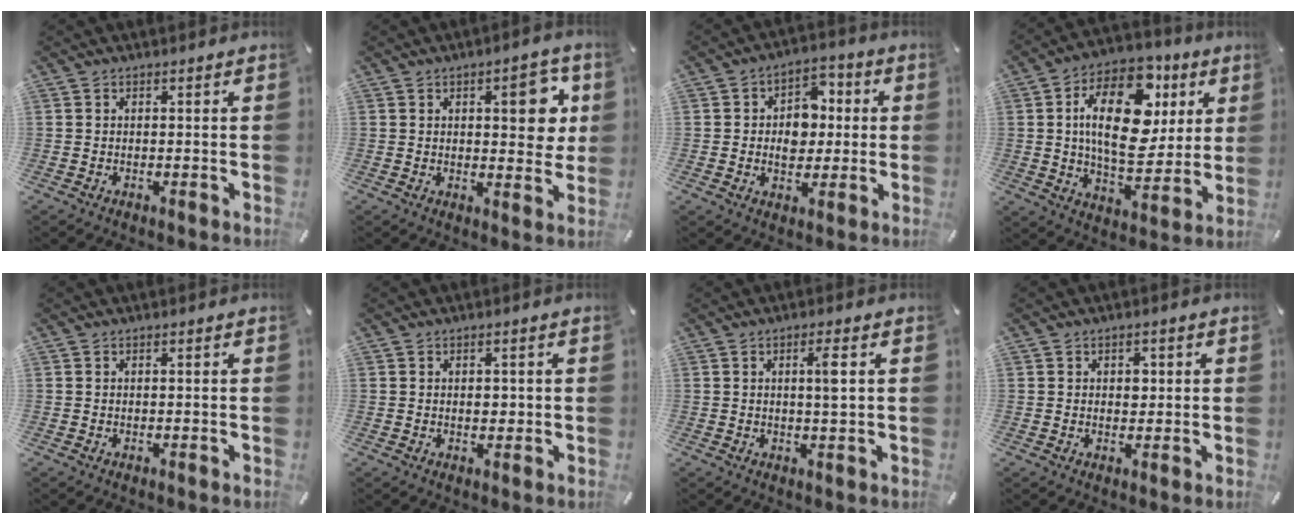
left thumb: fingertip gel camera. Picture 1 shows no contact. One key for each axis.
{"total": 10.1, "fx": 3.4, "fy": 4.8, "fz": 8.2, "tx": -0.088, "ty": -0.017, "tz": 0.047}
{"total": 8.3, "fx": -0.3, "fy": 7.2, "fz": 4.2, "tx": -0.059, "ty": 0.010, "tz": -0.005}
{"total": 21.9, "fx": 6.1, "fy": 12.8, "fz": 16.8, "tx": -0.287, "ty": -0.014, "tz": 0.096}
{"total": 0.0}
{"total": 2.2, "fx": 0.2, "fy": 1.6, "fz": 1.4, "tx": -0.013, "ty": -0.001, "tz": -0.002}
{"total": 4.2, "fx": 0.9, "fy": 0.4, "fz": 4.1, "tx": -0.072, "ty": -0.004, "tz": 0.010}
{"total": 2.7, "fx": 0.5, "fy": 2.1, "fz": 1.6, "tx": -0.010, "ty": -0.004, "tz": 0.000}